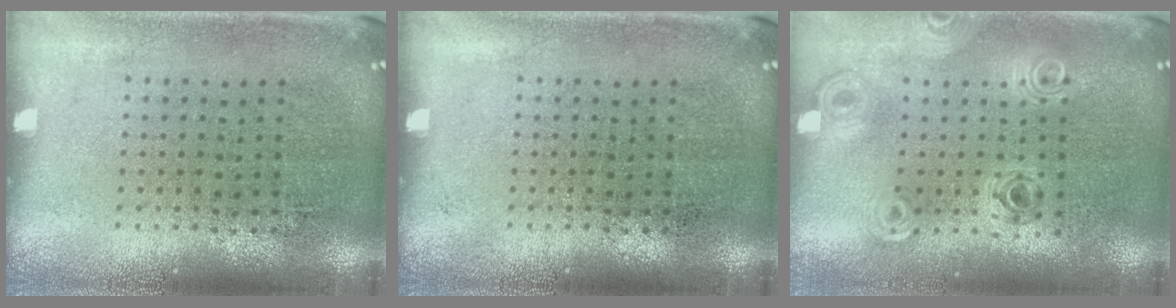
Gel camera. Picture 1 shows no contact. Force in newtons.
{"total": 0.0}
{"total": 0.8, "press": 0.8, "slide": 0.2}